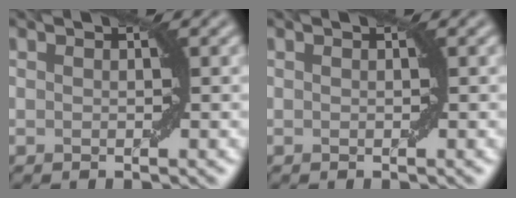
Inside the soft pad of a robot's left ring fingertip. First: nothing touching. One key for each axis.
{"total": 0.0}